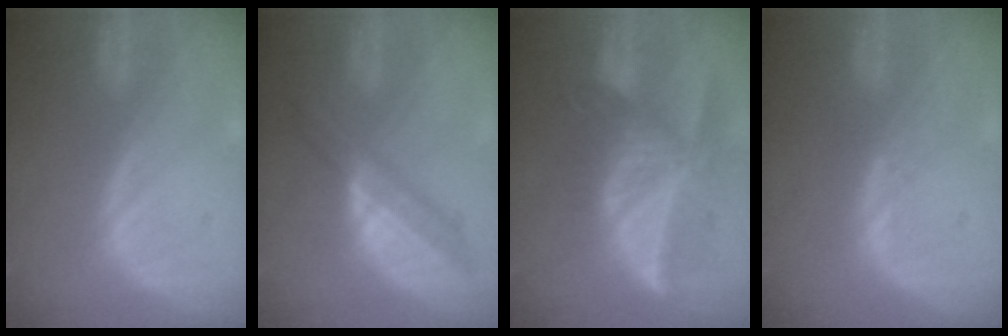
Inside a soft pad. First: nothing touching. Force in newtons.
{"total": 5.7, "press": 5.5, "slide": 1.3}
{"total": 8.4, "press": 7.9, "slide": 3.0}
{"total": 0.7, "press": 0.7, "slide": 0.1}